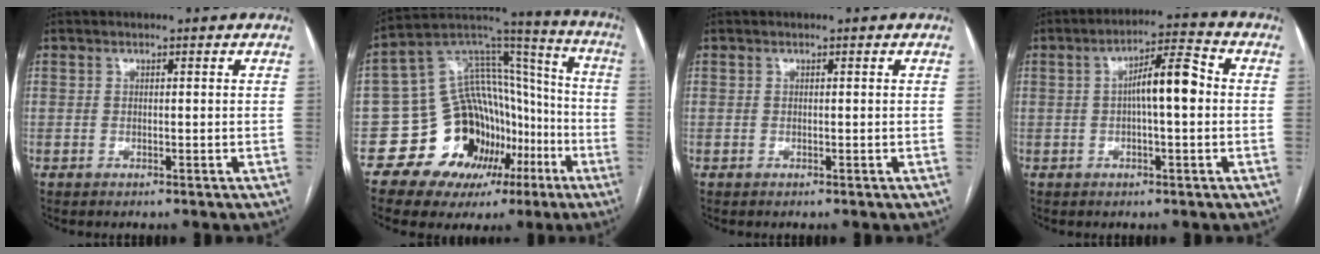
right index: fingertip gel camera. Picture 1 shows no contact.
{"total": 18.7, "force": [-7.7, 13.8, 10.0], "torque": [-0.142, 0.083, -0.115]}
{"total": 0.0}
{"total": 7.5, "force": [0.1, 1.4, 7.4], "torque": [-0.127, 0.023, -0.001]}